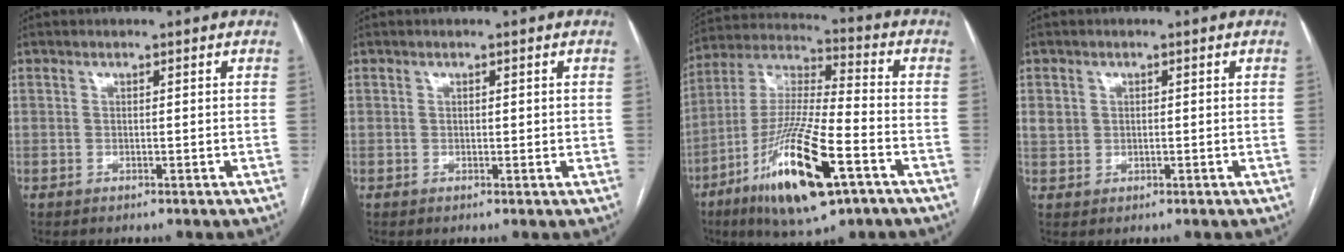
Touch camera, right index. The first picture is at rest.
{"total": 1.0, "force": [0.3, 0.5, 0.8], "torque": [-0.010, -0.001, 0.004]}
{"total": 19.4, "force": [-9.1, 3.4, 16.9], "torque": [-0.347, -0.031, -0.157]}
{"total": 2.2, "force": [0.5, 2.0, 0.9], "torque": [-0.020, 0.013, 0.018]}